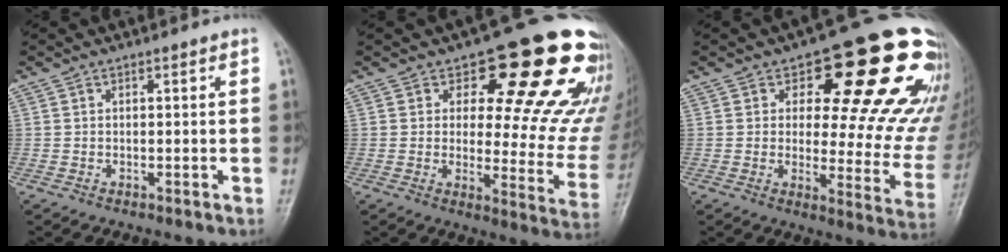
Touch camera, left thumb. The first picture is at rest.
{"total": 22.3, "force": [13.1, 9.7, 15.3], "torque": [-0.143, -0.067, 0.160]}
{"total": 23.8, "force": [11.7, 10.5, 17.8], "torque": [-0.174, -0.035, 0.150]}